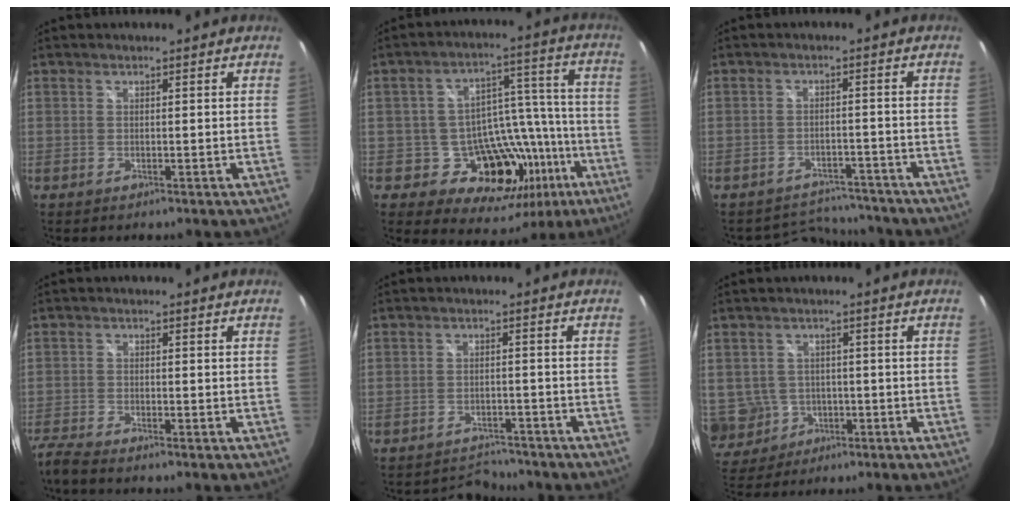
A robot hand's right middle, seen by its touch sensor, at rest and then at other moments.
{"total": 16.8, "force": [-7.5, 12.4, 8.4], "torque": [-0.138, 0.037, -0.077]}
{"total": 7.4, "force": [-7.0, 2.5, 0.1], "torque": [-0.011, 0.018, -0.095]}
{"total": 3.7, "force": [-3.5, 0.0, 1.3], "torque": [-0.045, -0.015, -0.069]}
{"total": 6.5, "force": [-6.3, 1.7, -0.6], "torque": [0.001, 0.015, -0.092]}
{"total": 7.6, "force": [-1.4, 7.0, 2.5], "torque": [-0.071, 0.002, -0.004]}